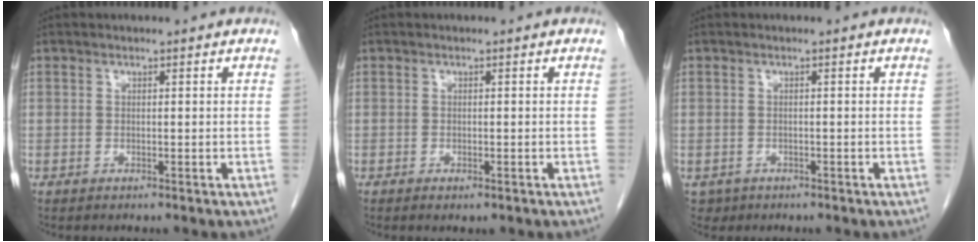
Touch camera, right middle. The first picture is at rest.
{"total": 1.3, "force": [-0.7, 0.5, 0.9], "torque": [-0.015, -0.003, -0.005]}
{"total": 1.7, "force": [-0.8, 1.4, 0.1], "torque": [-0.005, 0.003, -0.010]}